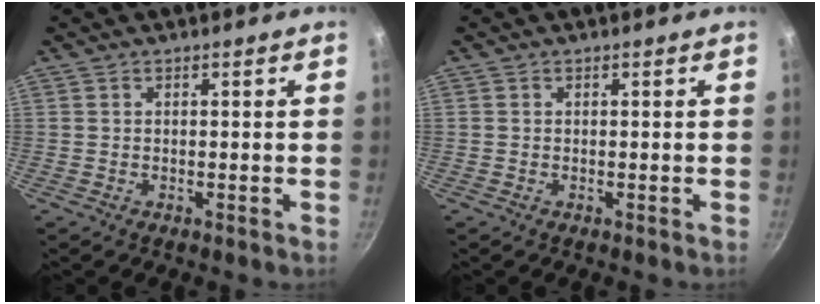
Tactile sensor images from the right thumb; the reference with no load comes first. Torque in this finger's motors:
{"motor_torque": [0.19, 0.05, 0.15, 0.27, -0.03]}